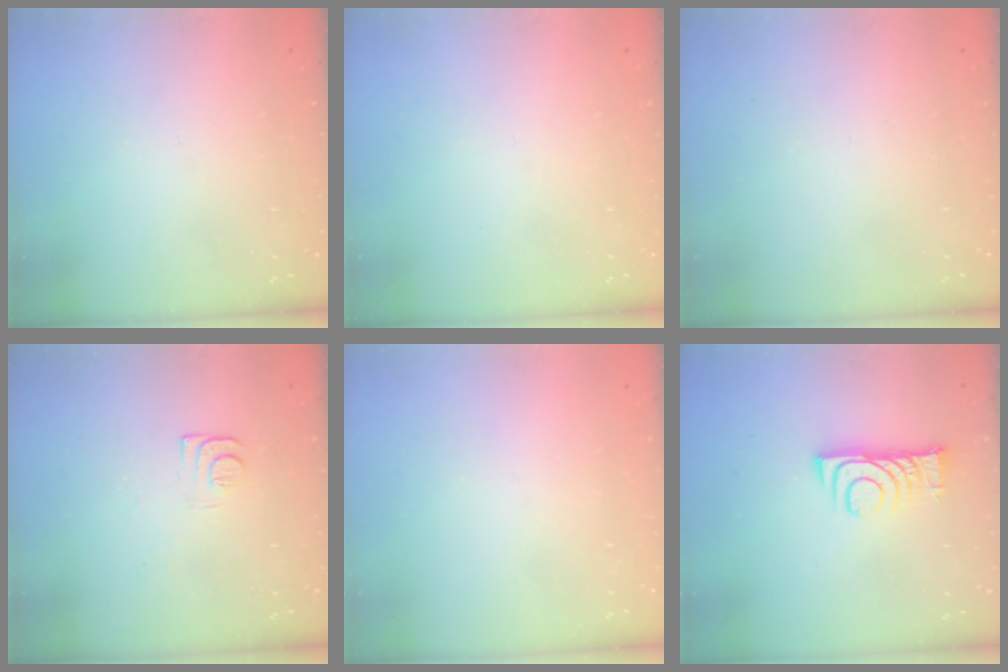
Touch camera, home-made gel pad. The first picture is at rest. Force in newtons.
{"total": 0.0}
{"total": 1.7, "press": 1.7, "slide": 0.1}
{"total": 5.9, "press": 5.9, "slide": 0.8}
{"total": 1.8, "press": 1.8, "slide": 0.1}
{"total": 8.1, "press": 8.1, "slide": 0.9}